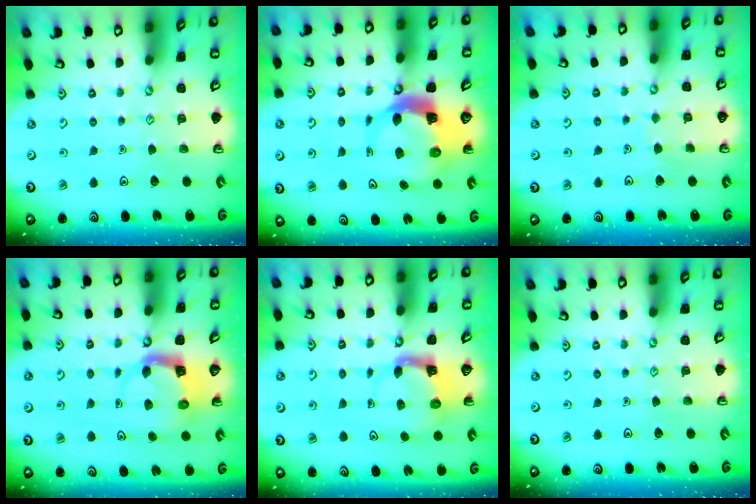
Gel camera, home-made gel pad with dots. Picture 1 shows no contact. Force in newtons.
{"total": 6.8, "press": 6.7, "slide": 1.2}
{"total": 2.7, "press": 2.7, "slide": 0.1}
{"total": 3.7, "press": 3.6, "slide": 0.7}
{"total": 3.8, "press": 3.8, "slide": 0.7}
{"total": 0.0}